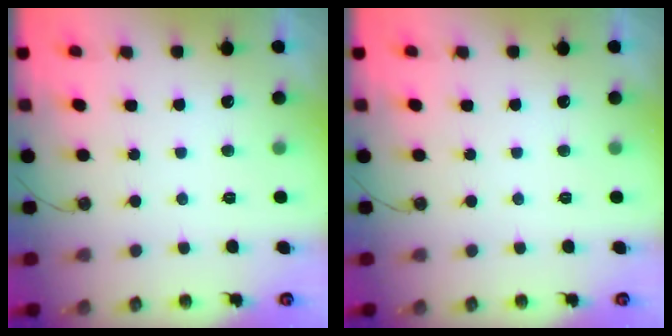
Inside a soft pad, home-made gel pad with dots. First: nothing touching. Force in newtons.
{"total": 0.0}